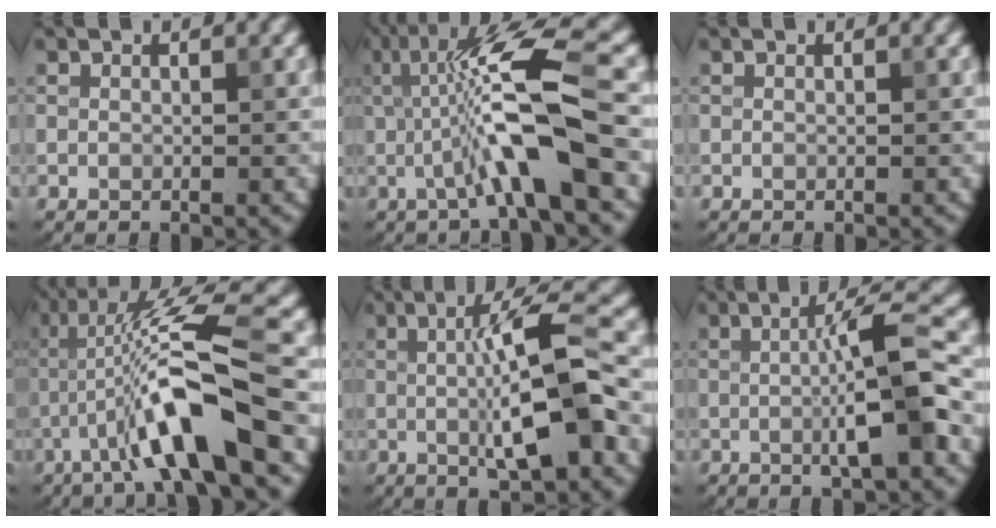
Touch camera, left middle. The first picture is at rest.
{"total": 8.5, "force": [-0.9, 1.2, 8.3], "torque": [-0.140, 0.010, -0.016]}
{"total": 0.0}
{"total": 9.6, "force": [-2.9, 1.3, 9.1], "torque": [-0.159, 0.017, -0.056]}
{"total": 8.7, "force": [0.1, 1.8, 8.6], "torque": [-0.125, -0.004, 0.002]}
{"total": 7.1, "force": [-0.3, 1.1, 7.0], "torque": [-0.108, 0.006, -0.007]}